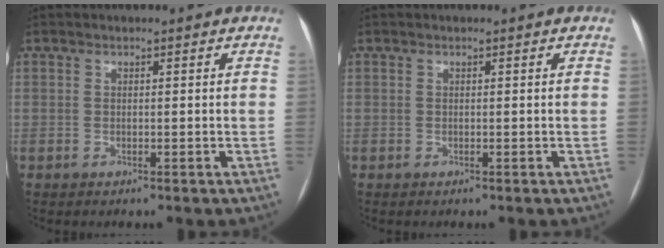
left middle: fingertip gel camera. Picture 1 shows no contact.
{"total": 0.0}